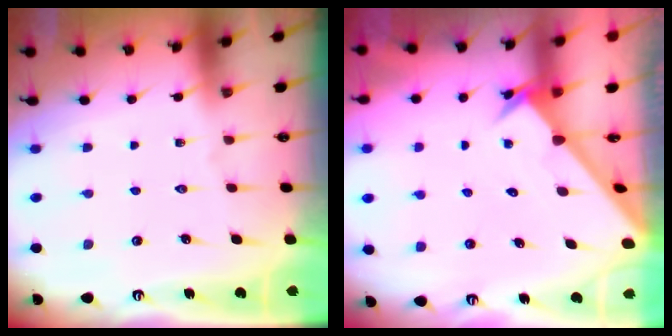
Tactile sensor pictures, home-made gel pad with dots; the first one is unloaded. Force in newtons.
{"total": 2.4, "press": 2.4, "slide": 0.2}